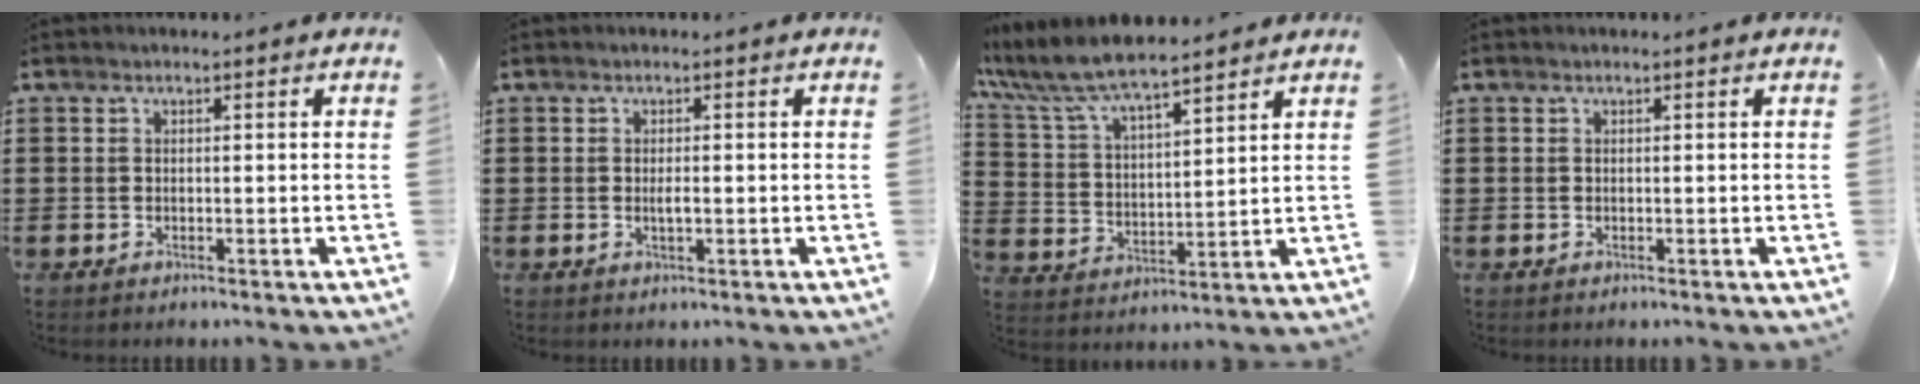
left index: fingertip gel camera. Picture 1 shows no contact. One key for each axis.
{"total": 0.8, "fx": 0.1, "fy": 0.4, "fz": 0.7, "tx": -0.013, "ty": 0.003, "tz": 0.001}
{"total": 7.8, "fx": 7.0, "fy": 1.3, "fz": 3.1, "tx": -0.092, "ty": -0.030, "tz": 0.122}
{"total": 0.0}